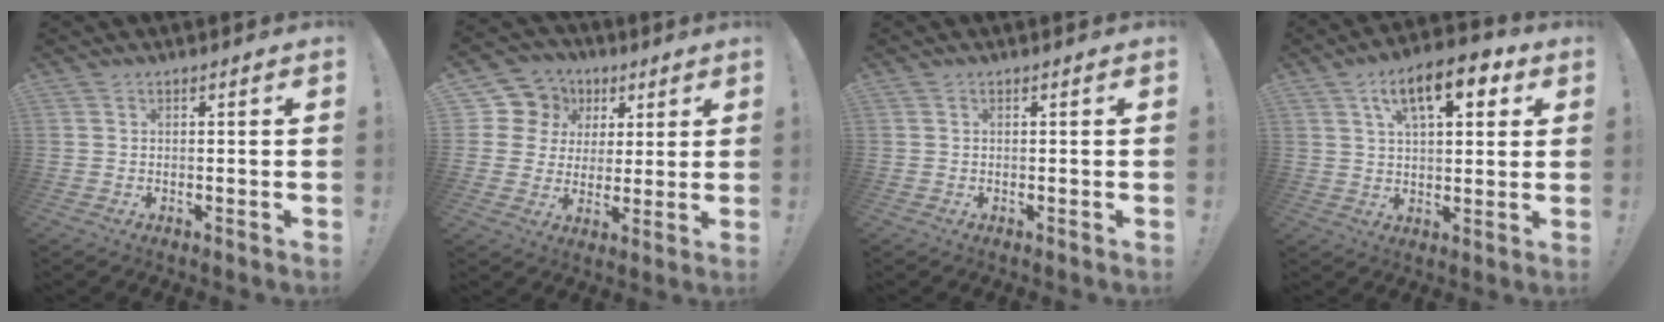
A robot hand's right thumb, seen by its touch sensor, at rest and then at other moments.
{"total": 10.6, "force": [4.0, 9.3, 3.1], "torque": [-0.050, -0.023, 0.085]}
{"total": 0.0}
{"total": 13.3, "force": [5.6, 5.9, 10.5], "torque": [-0.155, -0.008, 0.091]}